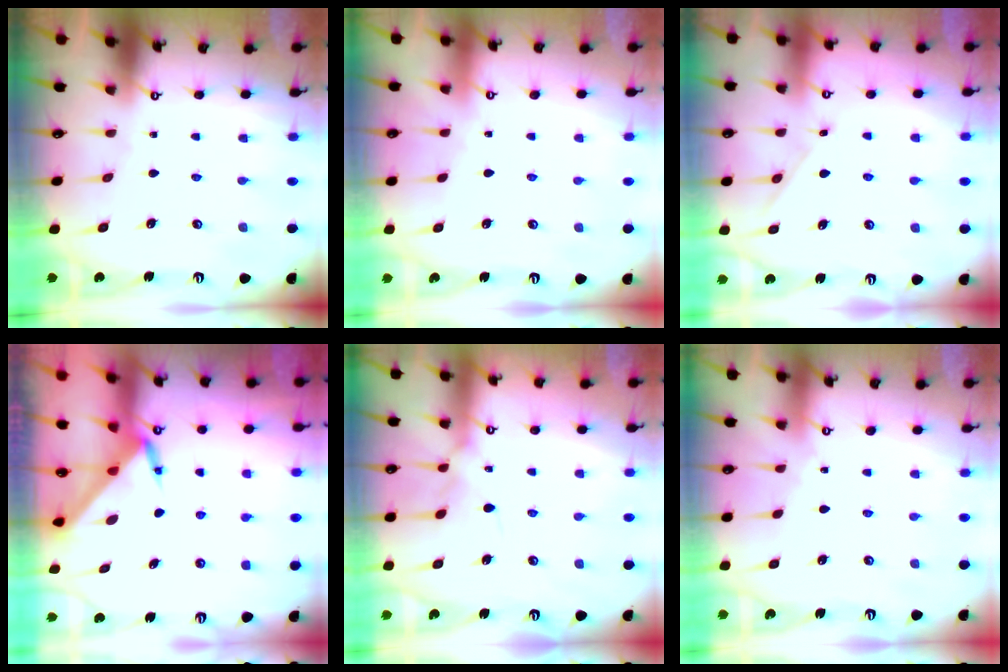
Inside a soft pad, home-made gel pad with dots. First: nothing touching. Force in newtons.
{"total": 0.8, "press": 0.7, "slide": 0.3}
{"total": 4.4, "press": 4.4, "slide": 0.7}
{"total": 3.4, "press": 3.4, "slide": 0.1}
{"total": 9.4, "press": 9.3, "slide": 0.8}
{"total": 2.2, "press": 2.2, "slide": 0.3}